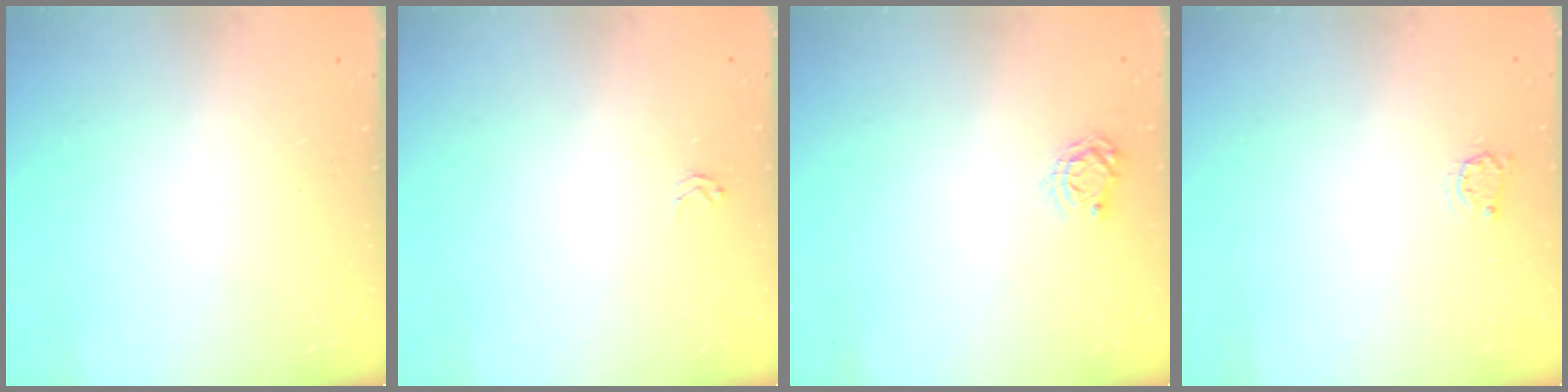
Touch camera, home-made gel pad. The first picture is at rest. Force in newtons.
{"total": 1.6, "press": 1.6, "slide": 0.2}
{"total": 4.4, "press": 4.4, "slide": 0.5}
{"total": 2.7, "press": 2.7, "slide": 0.4}